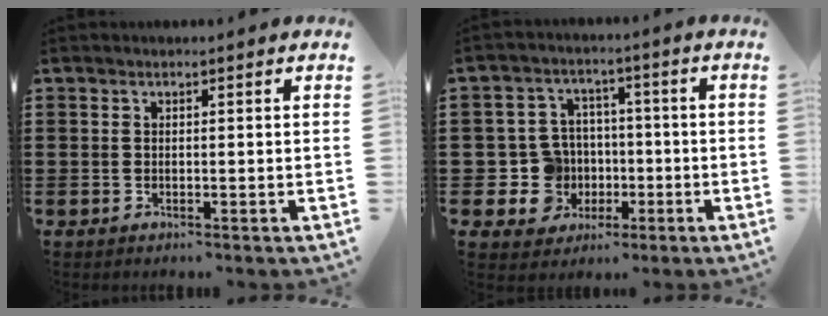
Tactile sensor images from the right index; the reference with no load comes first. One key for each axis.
{"total": 7.9, "fx": -1.3, "fy": 7.5, "fz": 2.0, "tx": -0.078, "ty": 0.015, "tz": -0.014}